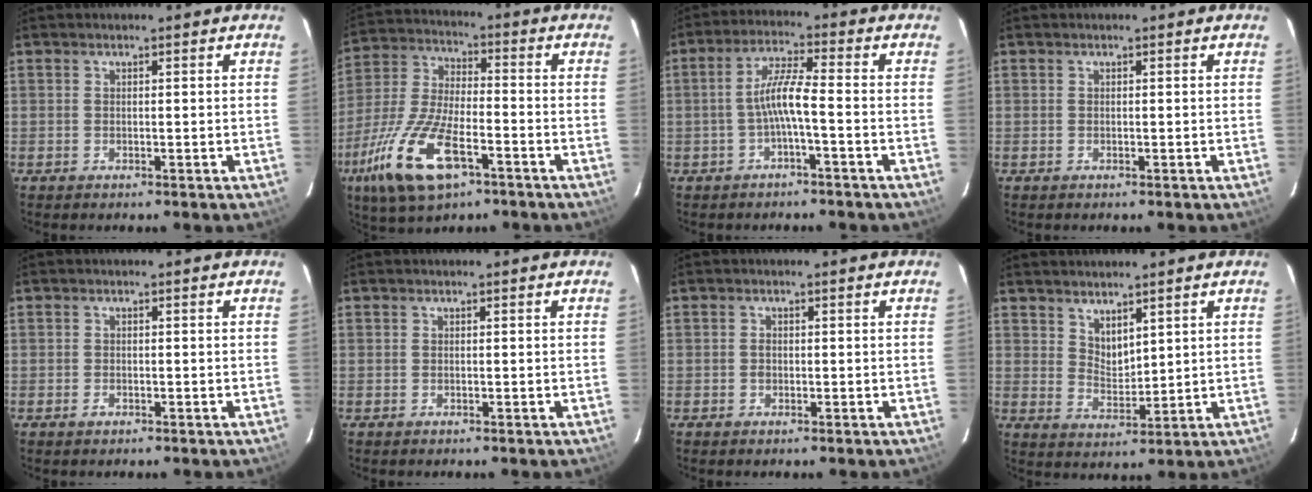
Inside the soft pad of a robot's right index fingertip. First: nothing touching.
{"total": 17.6, "force": [-8.9, 6.7, 13.6], "torque": [-0.302, -0.028, -0.171]}
{"total": 5.5, "force": [-1.9, 0.1, 5.1], "torque": [-0.111, 0.012, -0.034]}
{"total": 0.0}
{"total": 0.9, "force": [-0.5, 0.5, 0.4], "torque": [-0.007, 0.001, -0.009]}
{"total": 0.0}
{"total": 0.9, "force": [-0.2, 0.7, 0.5], "torque": [-0.009, 0.003, -0.004]}
{"total": 4.6, "force": [3.6, 2.0, 2.1], "torque": [-0.031, -0.005, 0.069]}